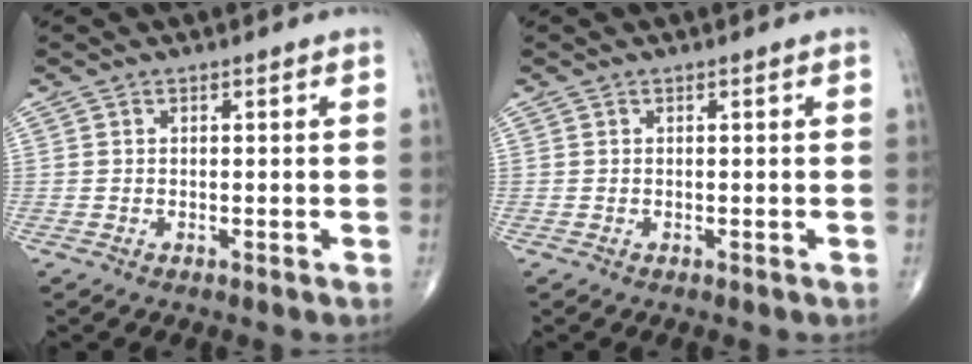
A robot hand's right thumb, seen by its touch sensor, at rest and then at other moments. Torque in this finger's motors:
{"motor_torque": [0.00, 0.00, -0.01, 0.01, 0.01]}